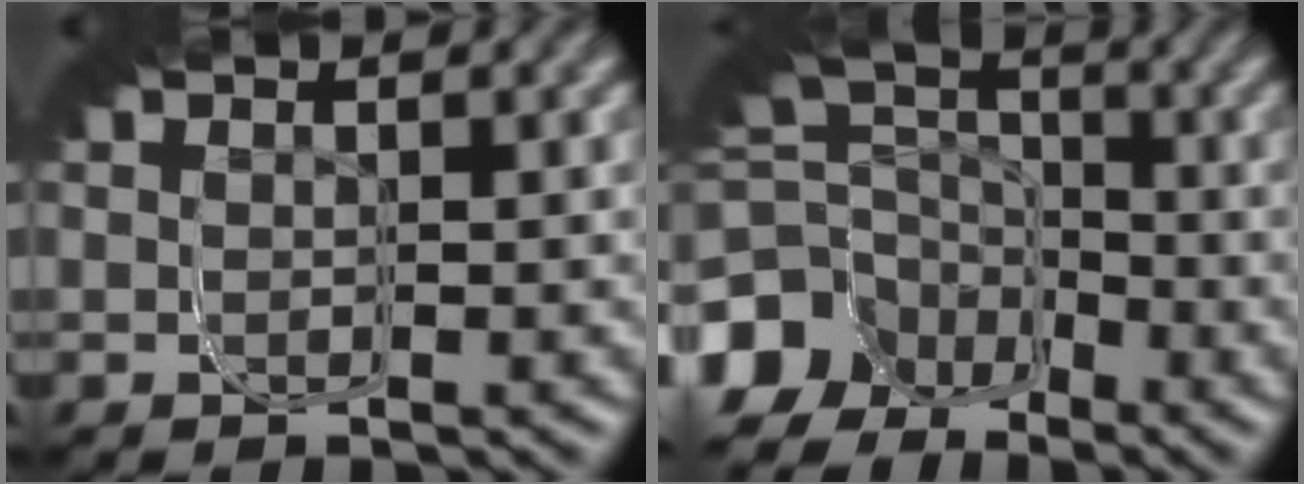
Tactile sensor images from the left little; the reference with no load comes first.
{"total": 10.4, "force": [-4.4, 7.6, 5.6], "torque": [-0.051, -0.012, -0.085]}